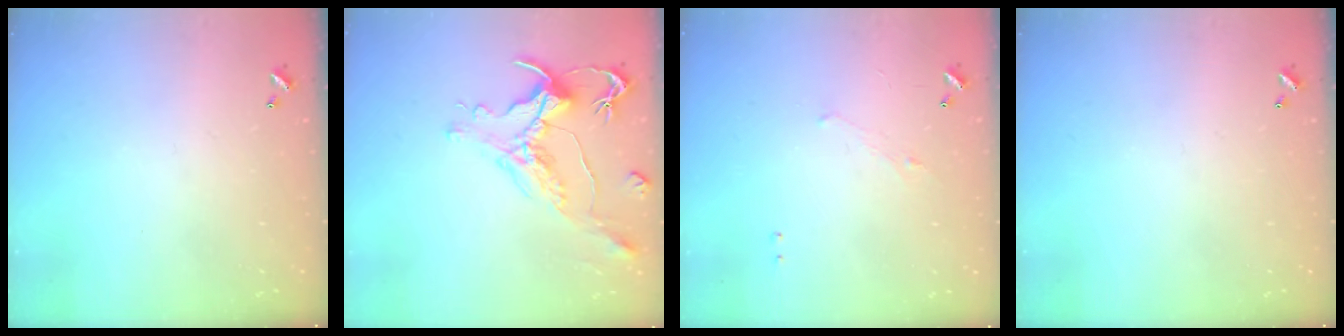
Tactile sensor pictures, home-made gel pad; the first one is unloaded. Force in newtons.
{"total": 1.8, "press": 1.4, "slide": 1.2}
{"total": 1.3, "press": 1.2, "slide": 0.6}
{"total": 0.0}